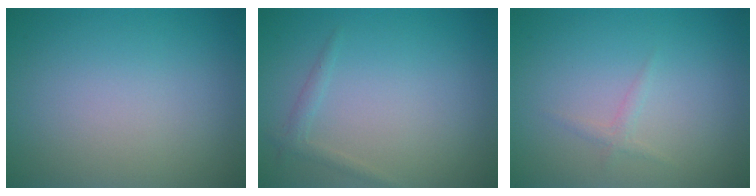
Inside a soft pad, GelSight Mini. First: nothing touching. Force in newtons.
{"total": 1.0, "press": 1.0, "slide": 0.1}
{"total": 0.8, "press": 0.8, "slide": 0.1}